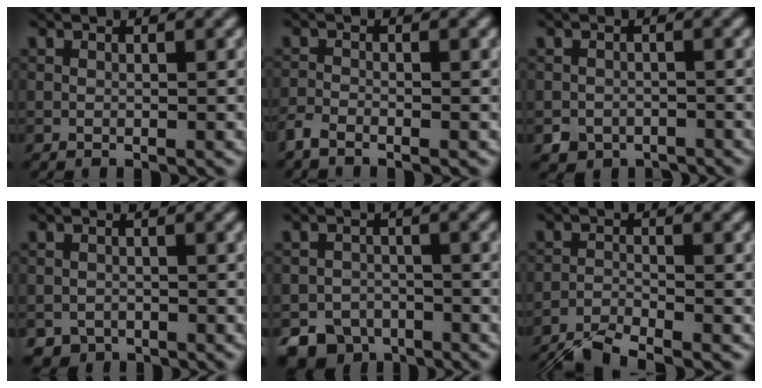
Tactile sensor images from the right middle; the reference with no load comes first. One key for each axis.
{"total": 1.7, "fx": -1.5, "fy": 0.3, "fz": 0.6, "tx": -0.017, "ty": -0.001, "tz": -0.038}
{"total": 2.5, "fx": -1.6, "fy": 1.8, "fz": 0.5, "tx": -0.004, "ty": -0.006, "tz": -0.031}
{"total": 1.5, "fx": -1.0, "fy": 1.2, "fz": 0.1, "tx": 0.006, "ty": -0.003, "tz": -0.022}
{"total": 5.6, "fx": -4.2, "fy": 3.6, "fz": 1.0, "tx": 0.004, "ty": -0.007, "tz": -0.067}
{"total": 4.4, "fx": -3.9, "fy": 0.5, "fz": 1.9, "tx": -0.037, "ty": -0.004, "tz": -0.080}